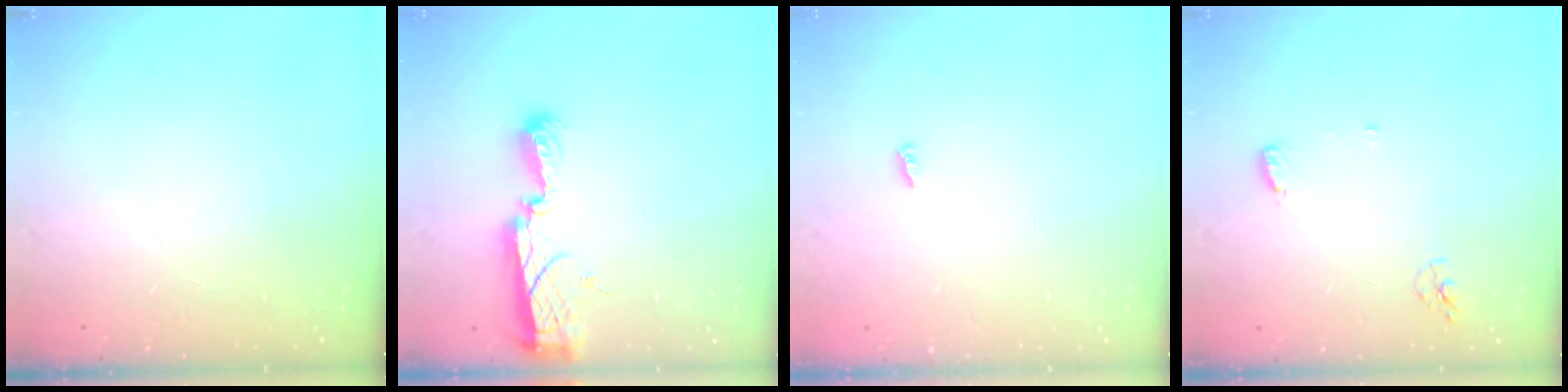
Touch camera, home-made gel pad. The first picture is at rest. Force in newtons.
{"total": 9.0, "press": 8.9, "slide": 0.8}
{"total": 3.0, "press": 3.0, "slide": 0.0}
{"total": 5.4, "press": 5.3, "slide": 1.1}